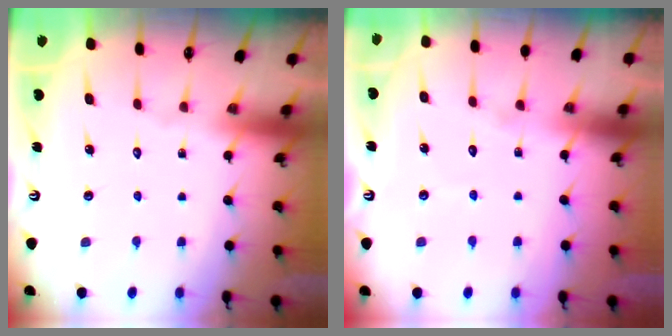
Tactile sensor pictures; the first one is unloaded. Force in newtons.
{"total": 2.7, "press": 2.7, "slide": 0.3}